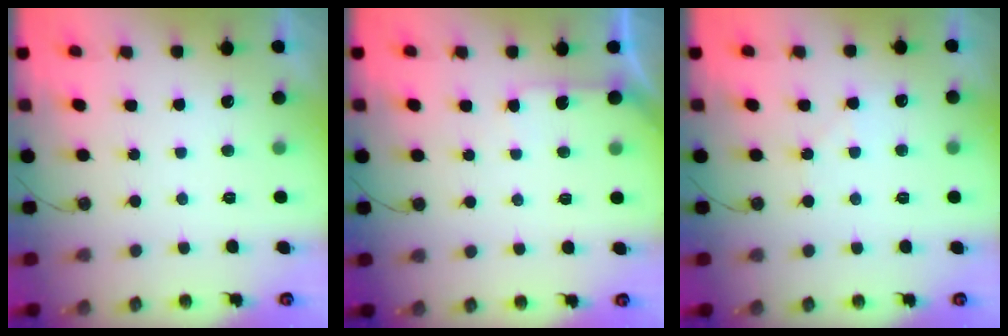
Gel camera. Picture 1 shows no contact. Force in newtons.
{"total": 4.5, "press": 4.4, "slide": 0.6}
{"total": 5.2, "press": 5.1, "slide": 0.9}